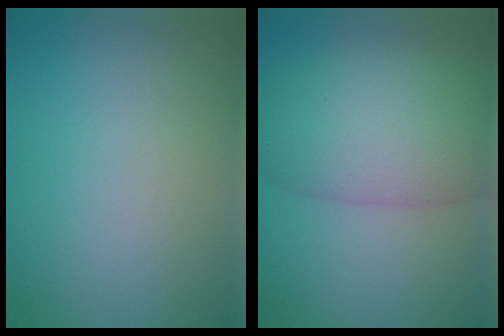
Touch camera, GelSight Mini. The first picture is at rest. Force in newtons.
{"total": 8.1, "press": 8.1, "slide": 0.3}